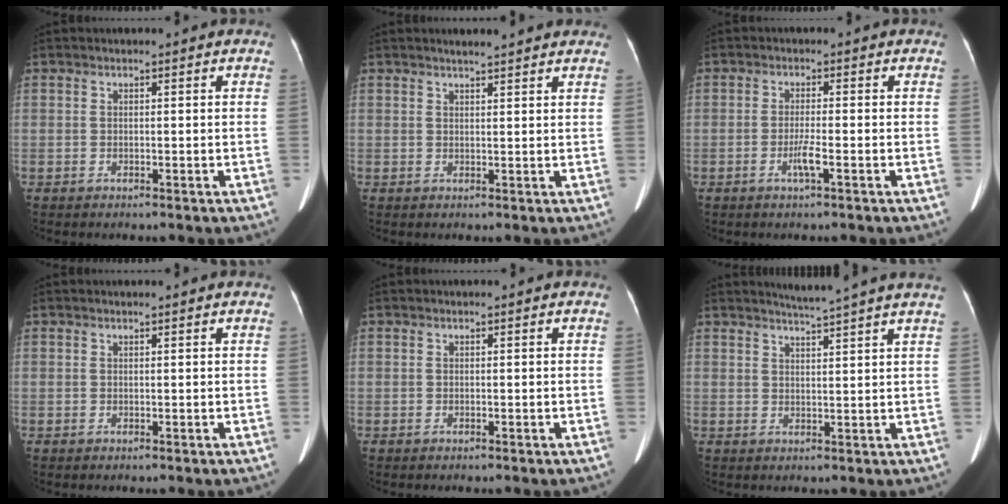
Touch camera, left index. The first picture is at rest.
{"total": 5.5, "force": [4.8, 0.6, 2.5], "torque": [-0.035, 0.017, 0.057]}
{"total": 2.5, "force": [-1.1, -0.2, 2.2], "torque": [-0.048, -0.005, -0.023]}
{"total": 1.2, "force": [1.1, 0.0, 0.4], "torque": [-0.012, 0.011, 0.014]}
{"total": 0.0}
{"total": 7.0, "force": [6.3, -1.5, 2.7], "torque": [-0.041, 0.002, 0.074]}